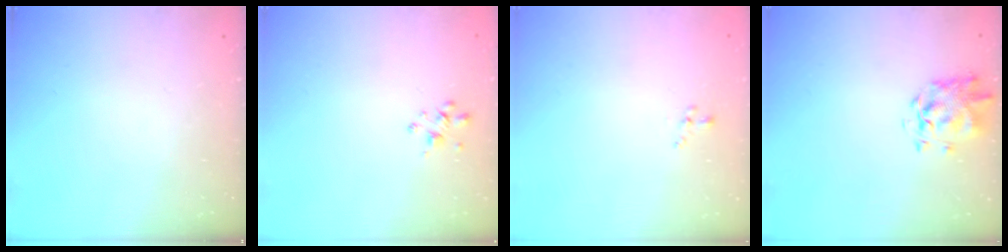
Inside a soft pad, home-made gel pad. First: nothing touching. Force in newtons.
{"total": 2.3, "press": 2.2, "slide": 0.3}
{"total": 0.0}
{"total": 2.1, "press": 2.1, "slide": 0.6}